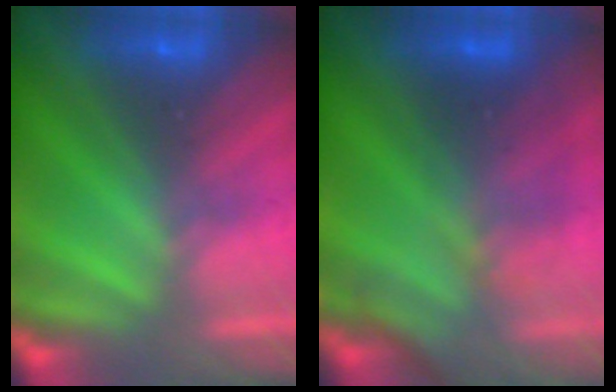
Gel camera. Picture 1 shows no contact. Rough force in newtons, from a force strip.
{"total": 2.8}